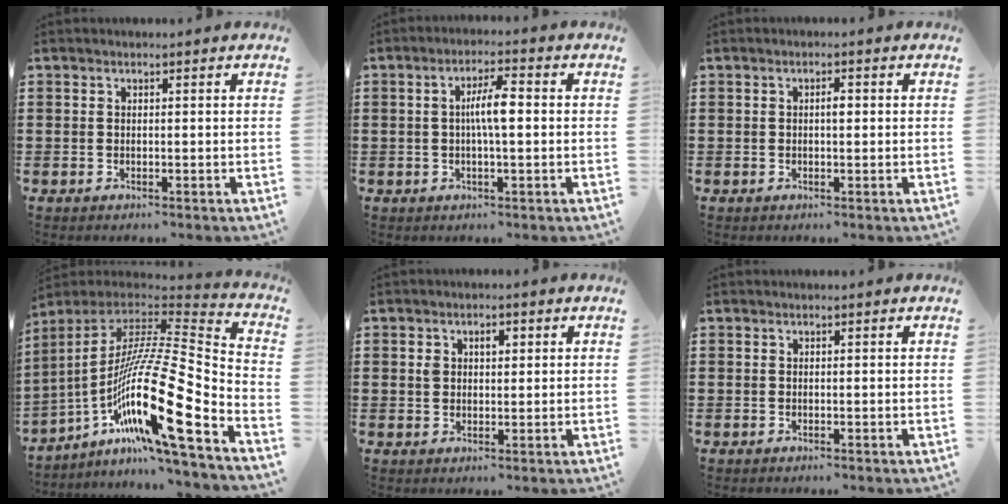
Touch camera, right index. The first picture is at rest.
{"total": 5.0, "force": [0.1, 1.0, 4.9], "torque": [-0.091, 0.006, -0.001]}
{"total": 1.4, "force": [0.1, 0.5, 1.3], "torque": [-0.026, 0.002, 0.000]}
{"total": 20.7, "force": [-8.0, 3.9, 18.7], "torque": [-0.354, -0.019, -0.154]}
{"total": 2.4, "force": [0.7, 1.8, 1.4], "torque": [-0.026, 0.009, 0.009]}
{"total": 0.0}